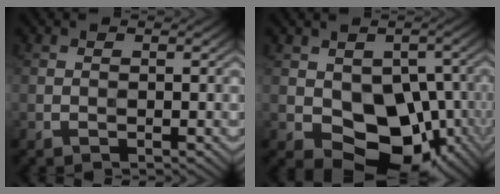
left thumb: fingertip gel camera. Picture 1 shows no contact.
{"total": 11.5, "force": [-2.2, 8.0, 8.0], "torque": [-0.125, -0.020, -0.033]}